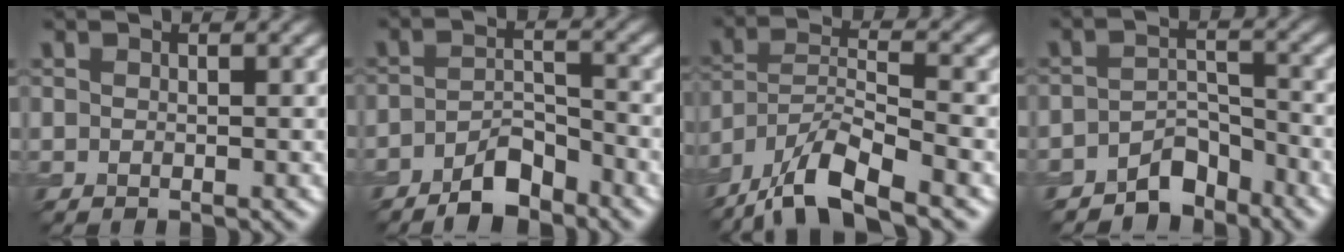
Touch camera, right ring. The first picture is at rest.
{"total": 4.3, "force": [-3.2, 1.5, 2.5], "torque": [-0.037, 0.007, -0.061]}
{"total": 9.4, "force": [-7.0, 2.6, 5.7], "torque": [-0.101, 0.005, -0.137]}
{"total": 4.1, "force": [-3.3, 1.9, 1.3], "torque": [-0.007, 0.006, -0.062]}